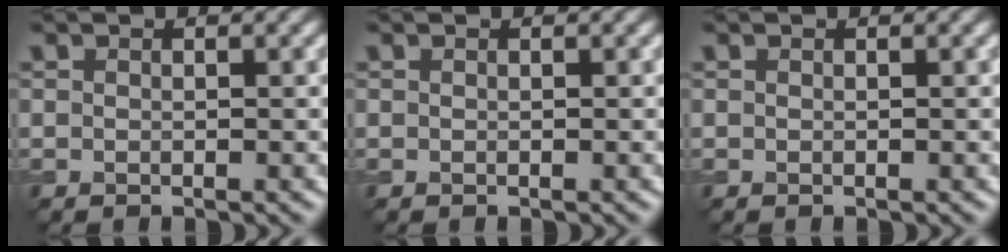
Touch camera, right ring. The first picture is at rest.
{"total": 0.0}
{"total": 0.0}